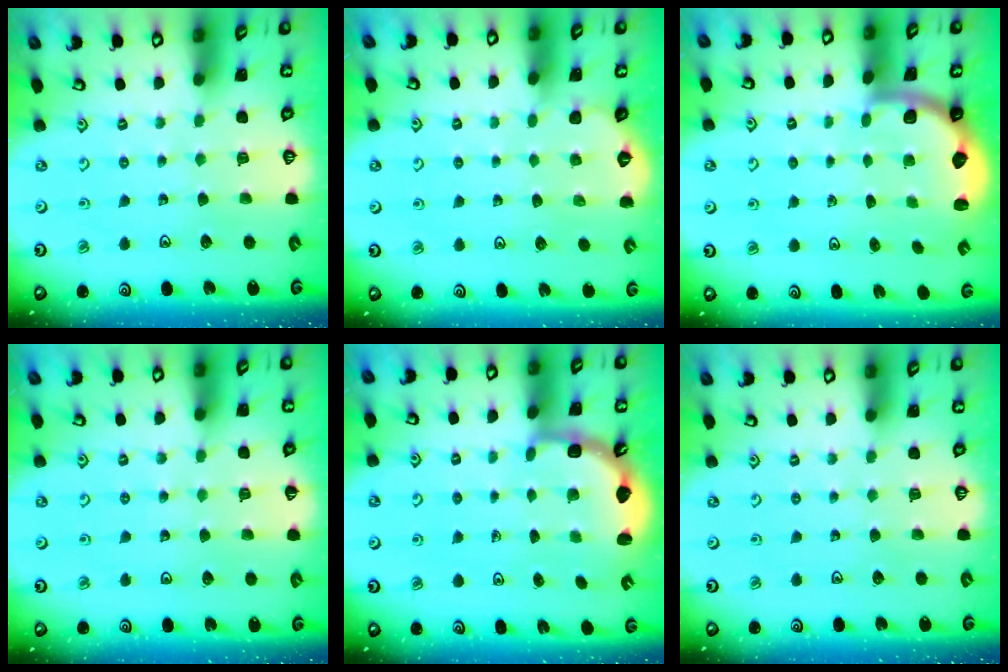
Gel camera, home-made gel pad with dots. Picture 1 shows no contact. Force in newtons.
{"total": 0.0}
{"total": 2.1, "press": 2.0, "slide": 0.7}
{"total": 2.2, "press": 2.2, "slide": 0.2}
{"total": 3.4, "press": 2.5, "slide": 2.3}
{"total": 0.0}